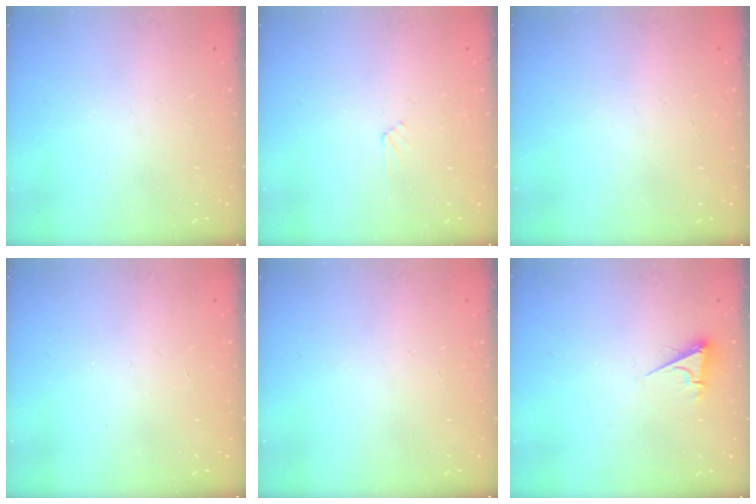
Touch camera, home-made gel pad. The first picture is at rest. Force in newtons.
{"total": 2.7, "press": 2.6, "slide": 0.4}
{"total": 0.0}
{"total": 0.0}
{"total": 0.0}
{"total": 4.0, "press": 4.0, "slide": 0.6}